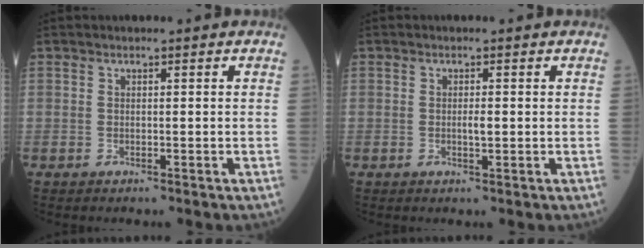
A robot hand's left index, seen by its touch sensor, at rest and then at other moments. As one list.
[{"total": 1.3, "force": [0.0, 0.3, 1.3], "torque": [-0.025, -0.001, 0.001]}]